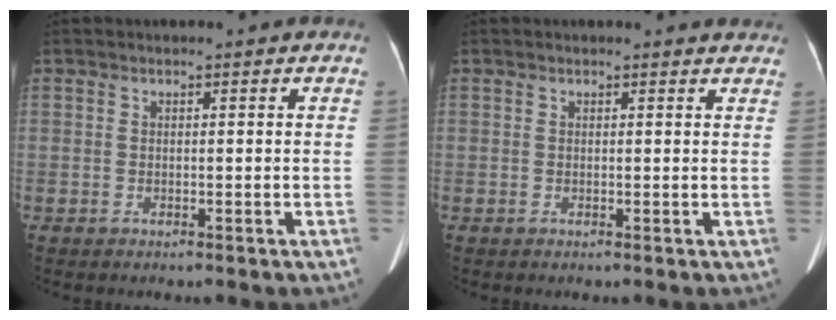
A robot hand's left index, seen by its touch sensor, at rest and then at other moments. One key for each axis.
{"total": 2.6, "fx": 2.5, "fy": 0.5, "fz": 0.3, "tx": -0.009, "ty": -0.003, "tz": 0.012}